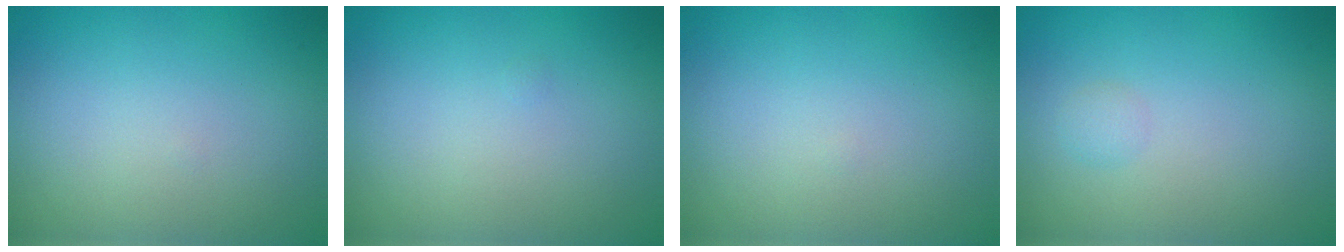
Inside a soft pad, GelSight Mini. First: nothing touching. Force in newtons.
{"total": 0.0}
{"total": 0.0}
{"total": 0.8, "press": 0.8, "slide": 0.1}